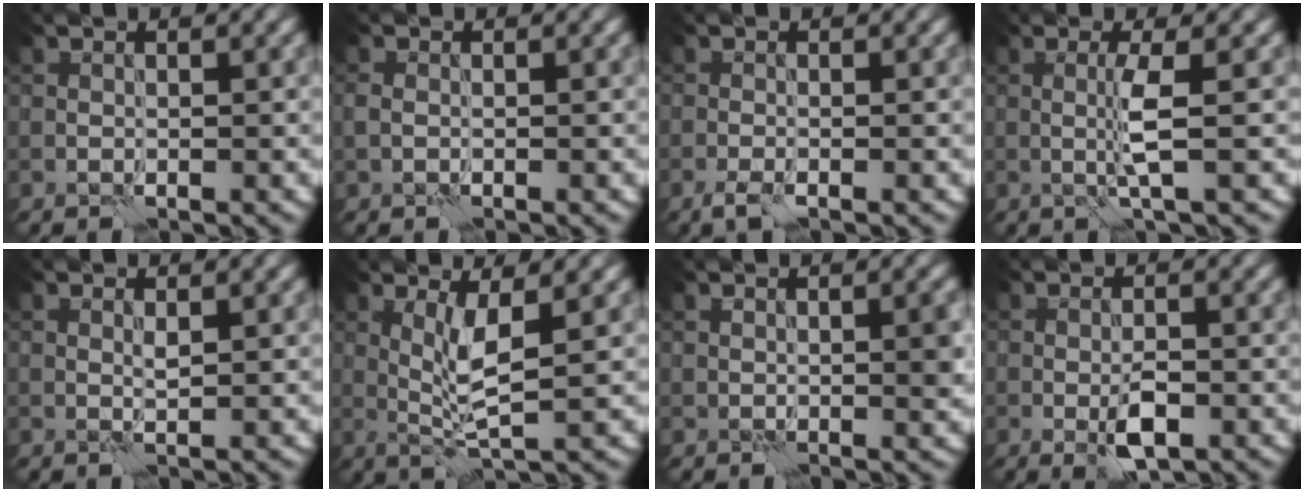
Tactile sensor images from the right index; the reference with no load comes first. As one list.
[{"total": 0.9, "force": [-0.2, 0.7, 0.5], "torque": [-0.014, 0.002, -0.007]}, {"total": 1.6, "force": [-0.9, 0.3, 1.2], "torque": [-0.026, -0.002, -0.021]}, {"total": 2.5, "force": [0.1, 0.0, 2.5], "torque": [-0.056, -0.003, -0.001]}, {"total": 0.7, "force": [0.3, 0.0, 0.6], "torque": [-0.014, 0.000, 0.006]}, {"total": 3.6, "force": [0.7, 0.4, 3.5], "torque": [-0.078, -0.006, 0.020]}, {"total": 1.6, "force": [0.2, 0.5, 1.5], "torque": [-0.025, 0.000, 0.005]}, {"total": 2.9, "force": [-1.0, 1.0, 2.5], "torque": [-0.046, -0.001, -0.018]}]